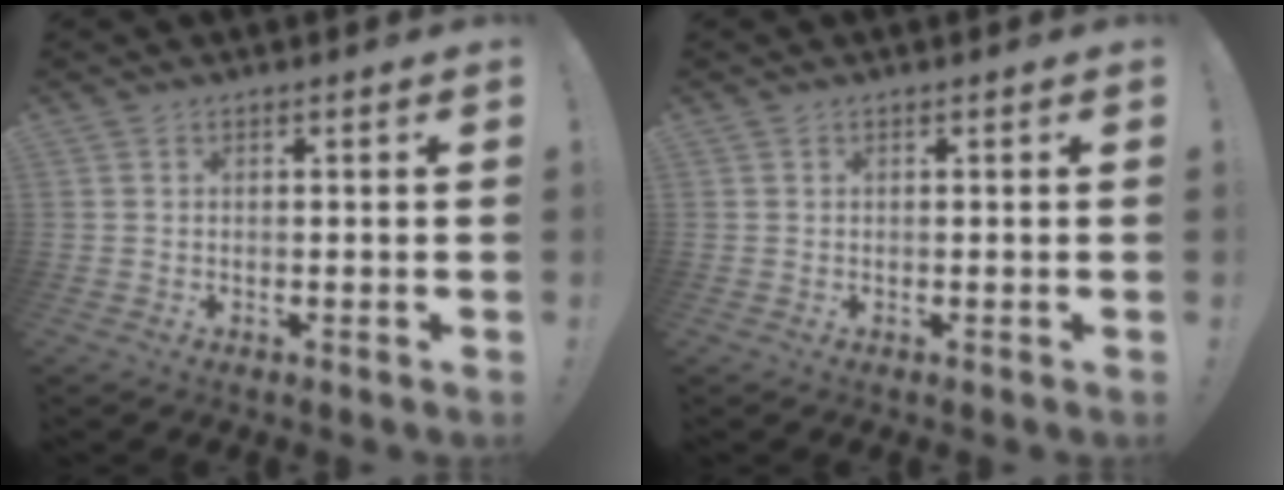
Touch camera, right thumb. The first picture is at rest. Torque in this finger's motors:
{"motor_torque": [-0.01, -0.01, 0.10, -0.10, 0.03]}